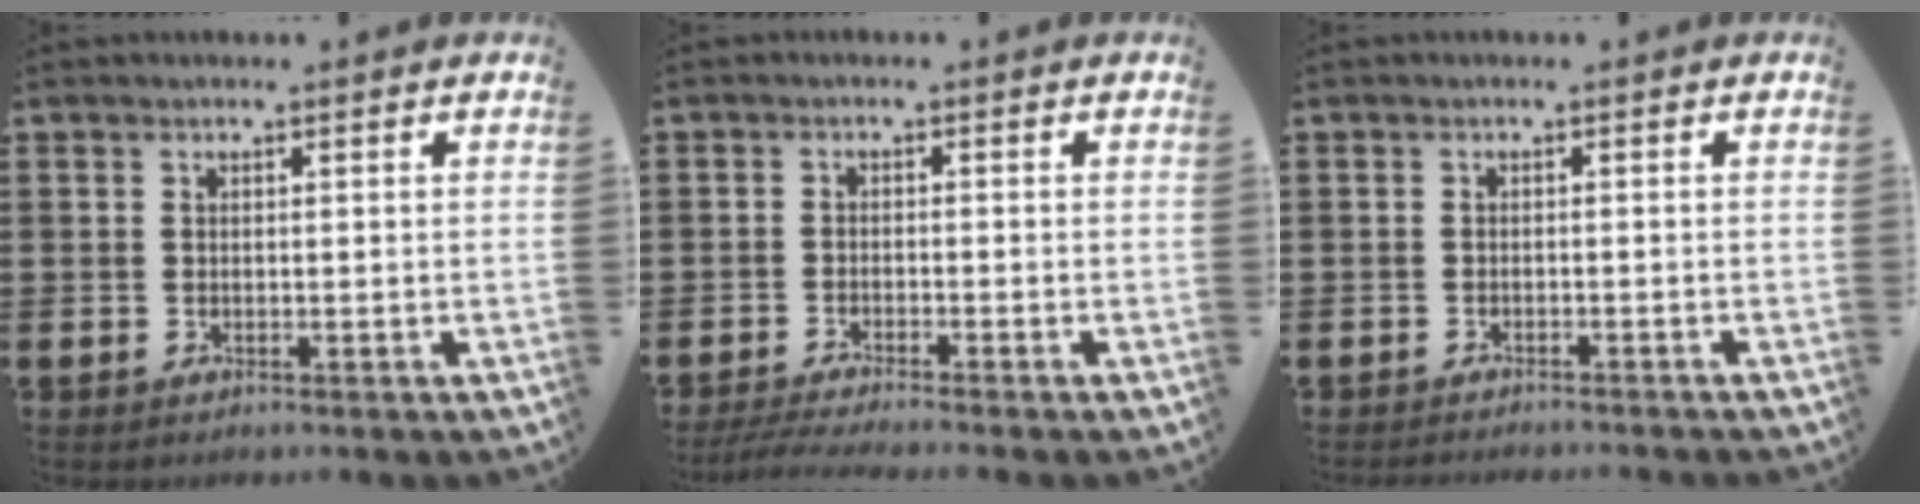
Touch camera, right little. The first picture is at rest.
{"total": 2.3, "force": [-1.9, -0.1, 1.3], "torque": [-0.020, 0.000, -0.035]}
{"total": 0.9, "force": [-0.9, -0.2, 0.0], "torque": [0.000, 0.000, -0.018]}